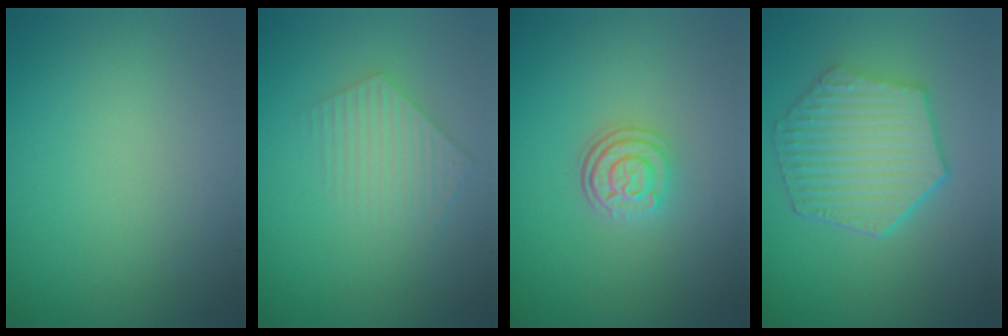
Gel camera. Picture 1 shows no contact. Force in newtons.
{"total": 2.4, "press": 2.4, "slide": 0.3}
{"total": 3.1, "press": 2.5, "slide": 1.8}
{"total": 6.4, "press": 5.0, "slide": 4.0}